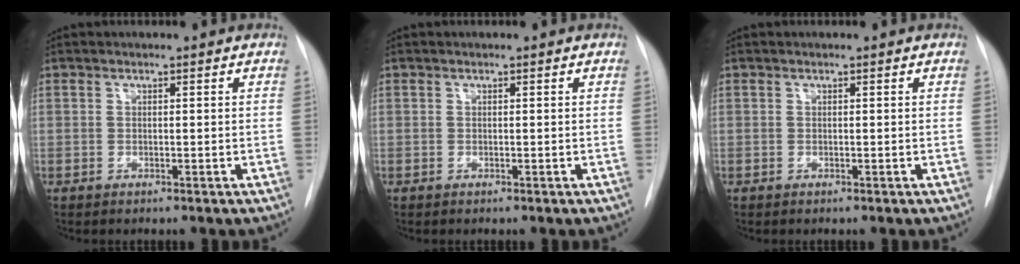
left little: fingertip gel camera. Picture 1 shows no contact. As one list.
[{"total": 0.0}, {"total": 0.0}]